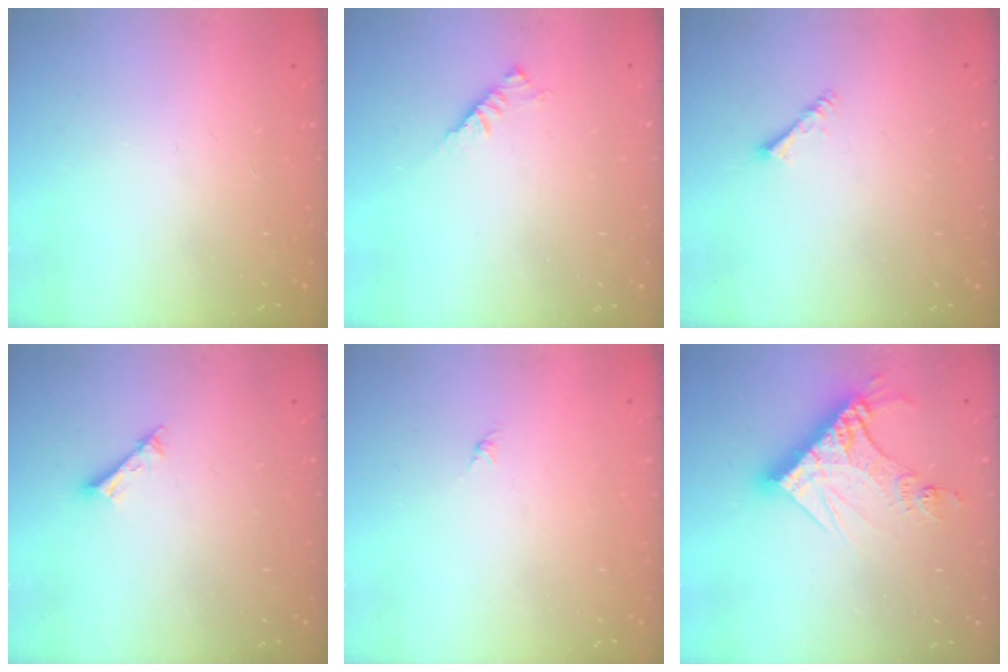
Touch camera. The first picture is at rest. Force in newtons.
{"total": 2.9, "press": 2.8, "slide": 0.7}
{"total": 1.4, "press": 1.3, "slide": 0.3}
{"total": 2.2, "press": 2.1, "slide": 0.4}
{"total": 0.0}
{"total": 14.5, "press": 14.4, "slide": 1.8}